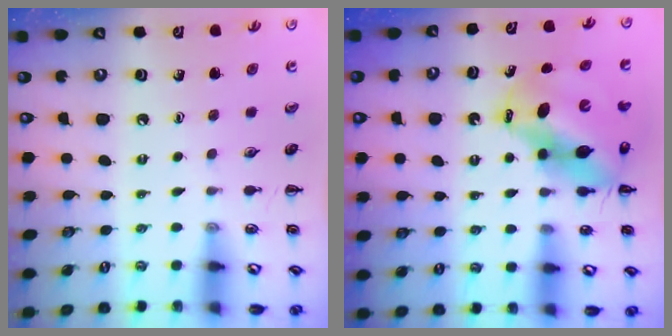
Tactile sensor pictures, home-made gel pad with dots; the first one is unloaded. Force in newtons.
{"total": 12.6, "press": 12.1, "slide": 3.2}